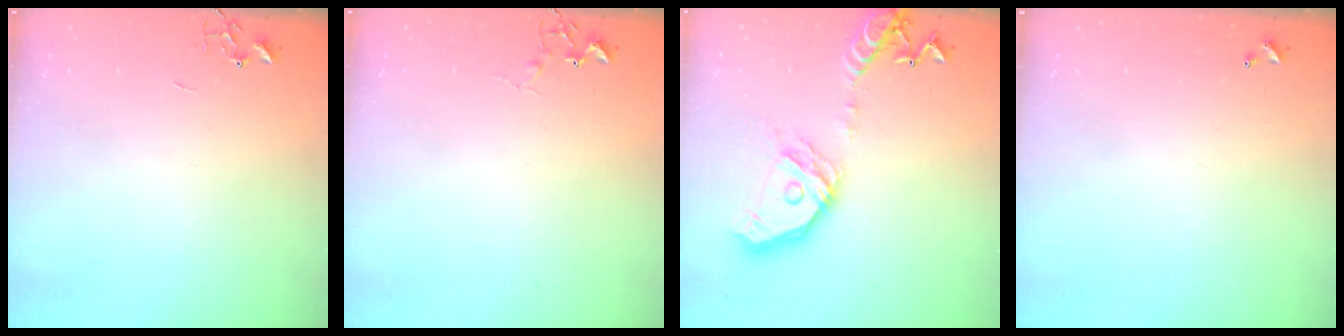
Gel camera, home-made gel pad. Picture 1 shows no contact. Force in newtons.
{"total": 5.4, "press": 5.3, "slide": 0.8}
{"total": 17.9, "press": 17.7, "slide": 2.6}
{"total": 0.0}